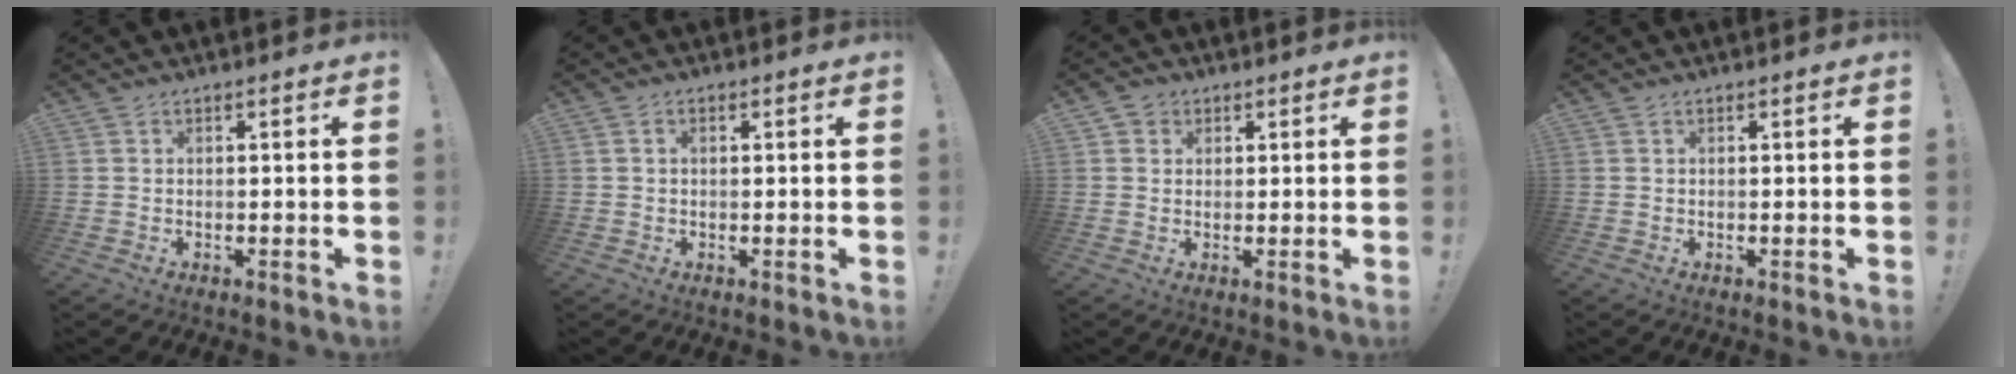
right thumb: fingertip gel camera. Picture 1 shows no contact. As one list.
[{"total": 1.0, "force": [0.1, 0.6, 0.8], "torque": [-0.024, 0.009, 0.002]}, {"total": 2.5, "force": [1.1, 2.2, 0.5], "torque": [-0.006, -0.002, 0.019]}, {"total": 0.0}]